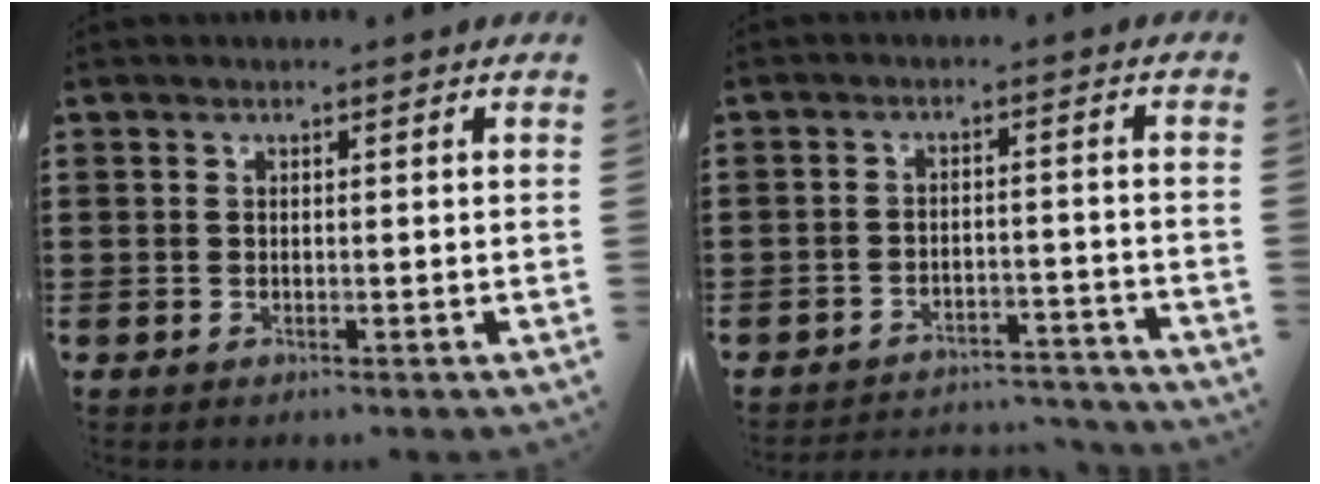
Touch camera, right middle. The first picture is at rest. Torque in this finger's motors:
{"motor_torque": [0.73, -0.83, 0.05, 0.08]}